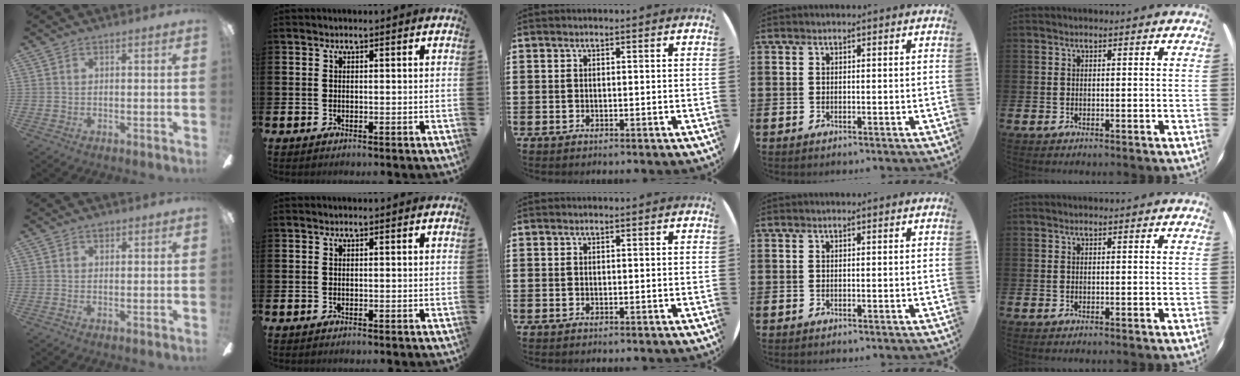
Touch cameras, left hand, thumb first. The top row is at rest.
{"thumb": {"total": 1.2, "force": [0.7, 0.8, 0.5], "torque": [-0.004, 0.000, 0.011]}}